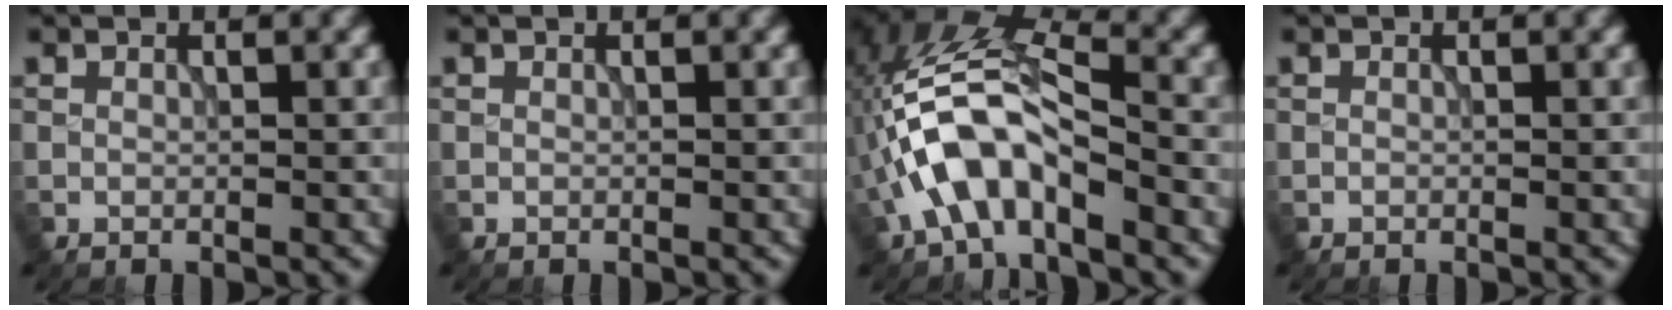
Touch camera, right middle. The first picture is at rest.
{"total": 0.0}
{"total": 7.7, "force": [-2.9, 3.4, 6.2], "torque": [-0.131, 0.015, -0.052]}
{"total": 0.0}